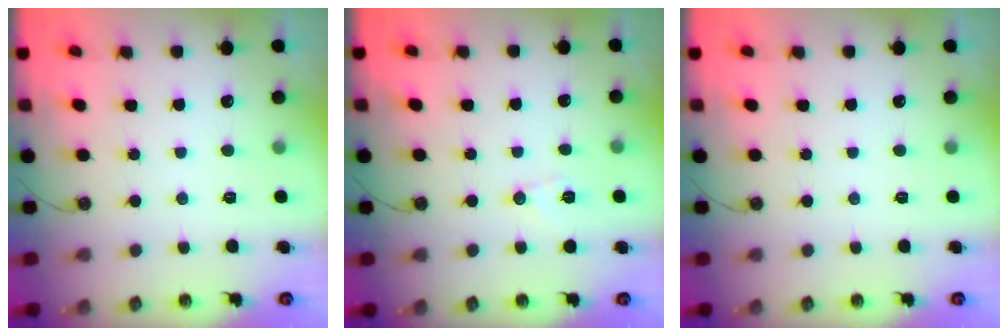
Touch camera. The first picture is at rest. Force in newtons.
{"total": 6.6, "press": 6.3, "slide": 1.7}
{"total": 0.0}